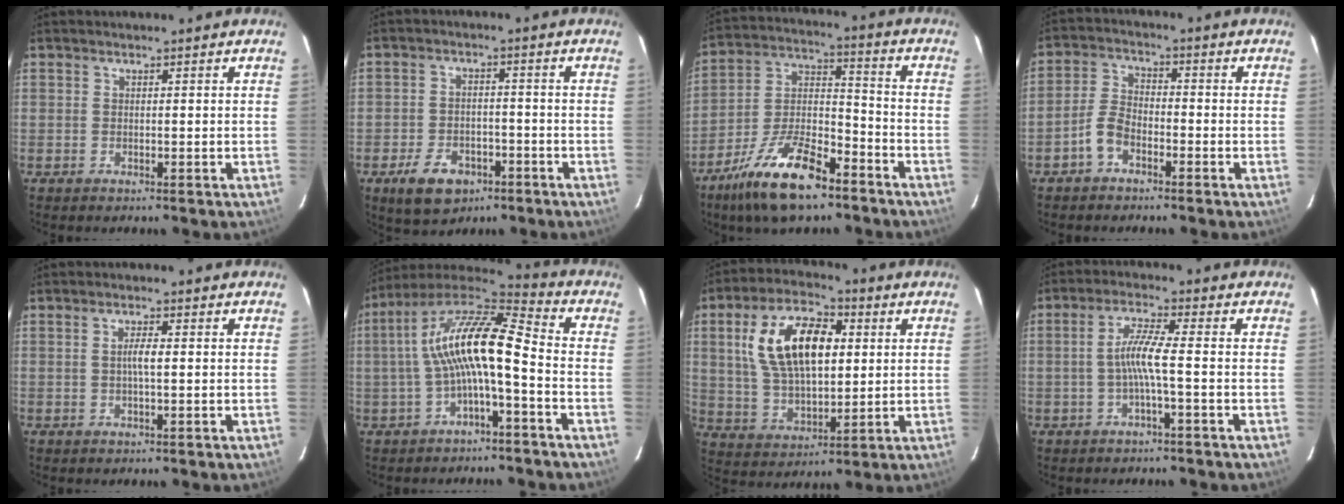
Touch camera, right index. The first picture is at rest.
{"total": 8.9, "force": [-4.9, 6.0, 4.4], "torque": [-0.107, 0.007, -0.067]}
{"total": 17.0, "force": [-11.4, 6.1, 11.1], "torque": [-0.224, -0.003, -0.206]}
{"total": 4.8, "force": [-3.0, 2.5, 2.8], "torque": [-0.067, 0.015, -0.061]}
{"total": 2.2, "force": [0.0, 0.3, 2.2], "torque": [-0.043, 0.003, -0.002]}
{"total": 14.1, "force": [-1.9, 3.0, 13.6], "torque": [-0.263, 0.019, -0.040]}
{"total": 16.8, "force": [3.9, 8.8, 13.8], "torque": [-0.259, 0.024, 0.076]}
{"total": 5.0, "force": [-1.4, -0.4, 4.8], "torque": [-0.106, 0.008, -0.026]}